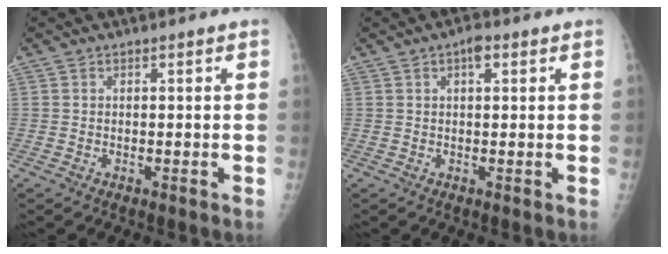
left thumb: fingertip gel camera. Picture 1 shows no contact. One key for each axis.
{"total": 2.4, "fx": 1.1, "fy": 1.0, "fz": 1.8, "tx": -0.024, "ty": 0.000, "tz": 0.013}